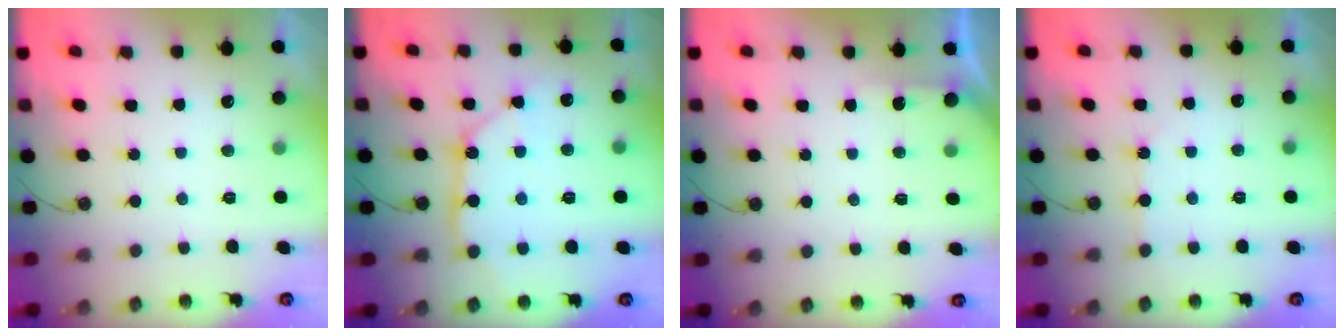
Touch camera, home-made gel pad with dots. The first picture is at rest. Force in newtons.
{"total": 11.3, "press": 11.2, "slide": 1.0}
{"total": 2.0, "press": 2.0, "slide": 0.3}
{"total": 1.5, "press": 1.5, "slide": 0.3}